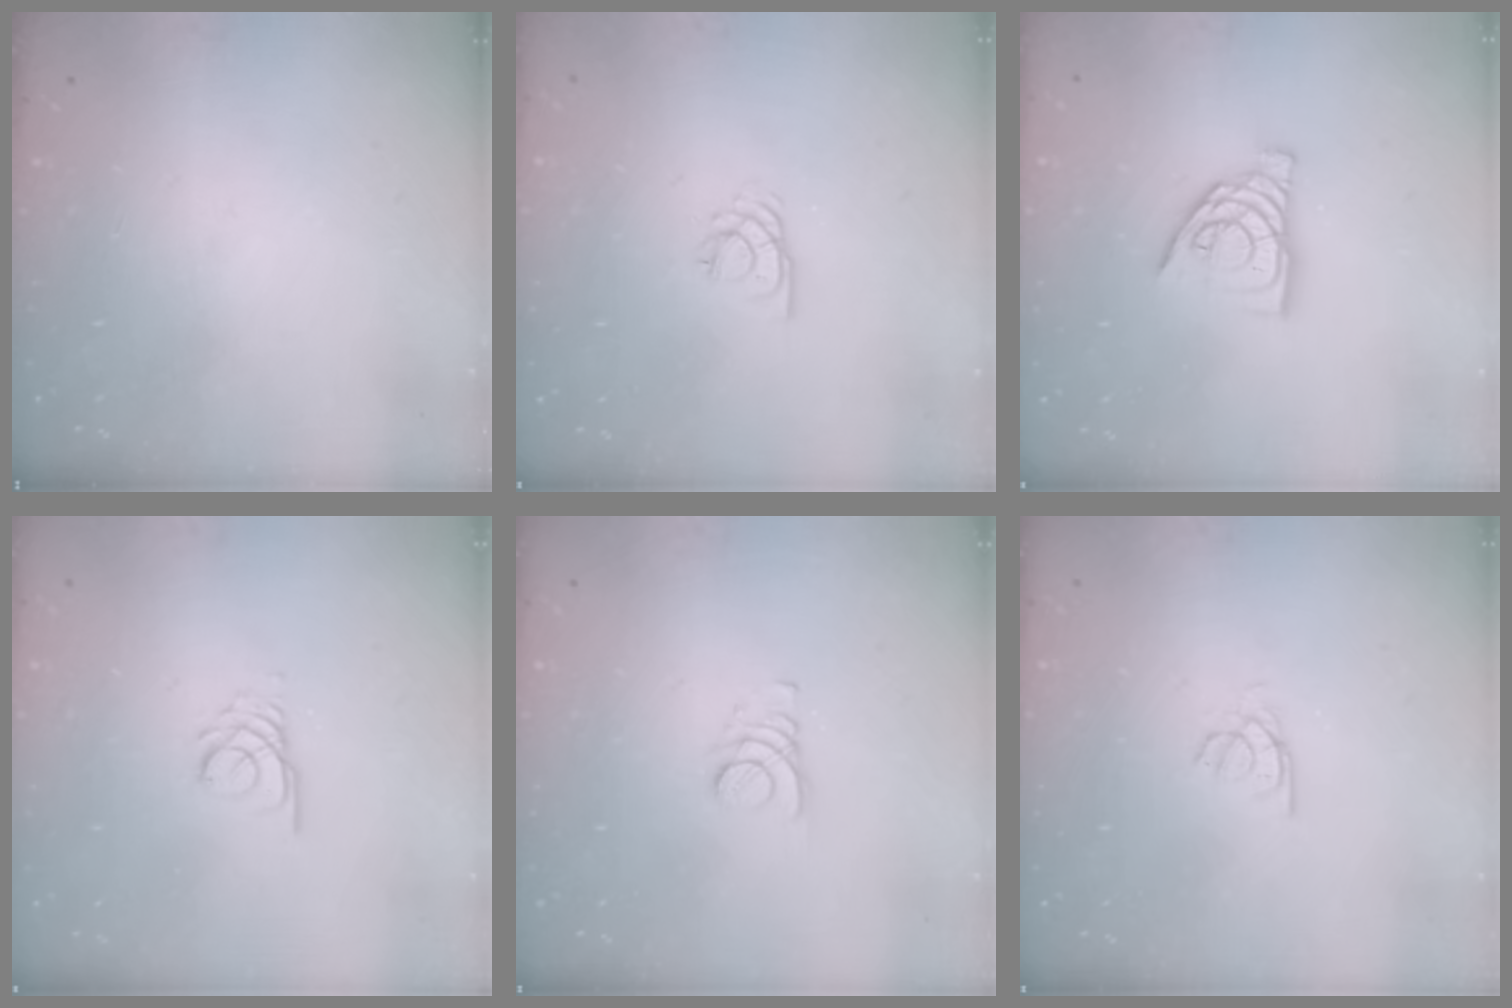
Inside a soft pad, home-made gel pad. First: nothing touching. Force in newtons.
{"total": 2.8, "press": 2.7, "slide": 0.3}
{"total": 10.8, "press": 10.8, "slide": 0.8}
{"total": 3.5, "press": 3.5, "slide": 0.4}
{"total": 2.7, "press": 2.7, "slide": 0.3}
{"total": 2.5, "press": 2.4, "slide": 0.3}